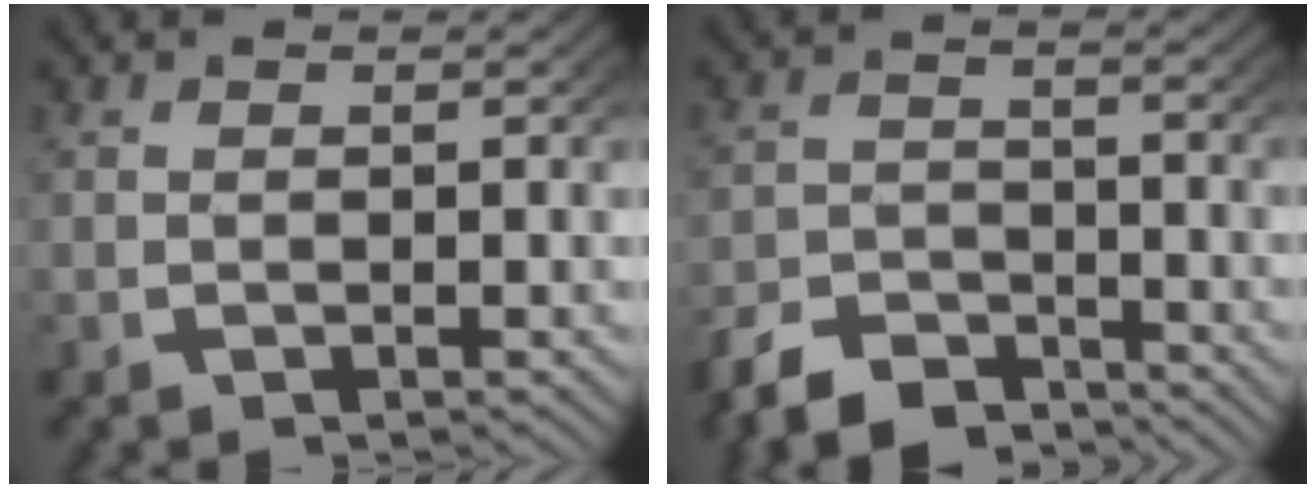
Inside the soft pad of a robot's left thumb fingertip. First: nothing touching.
{"total": 5.6, "force": [-4.8, 2.4, 1.7], "torque": [-0.026, -0.014, -0.087]}